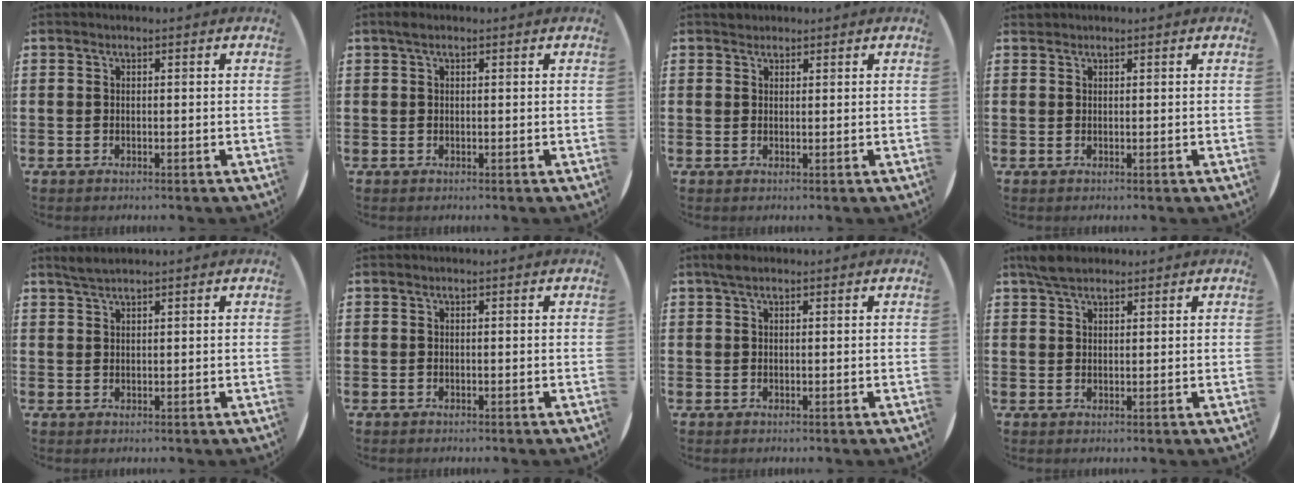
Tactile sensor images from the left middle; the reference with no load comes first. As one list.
[{"total": 0.9, "force": [0.6, 0.4, 0.6], "torque": [-0.014, 0.005, 0.009]}, {"total": 1.0, "force": [1.0, 0.4, -0.1], "torque": [0.008, -0.001, 0.018]}, {"total": 0.6, "force": [0.5, 0.1, -0.1], "torque": [0.001, 0.003, 0.011]}, {"total": 1.7, "force": [1.6, 0.0, 0.7], "torque": [-0.014, 0.002, 0.029]}, {"total": 0.0}, {"total": 1.4, "force": [1.0, 0.5, 0.9], "torque": [-0.019, 0.005, 0.018]}, {"total": 3.5, "force": [2.8, 1.3, 1.5], "torque": [-0.028, 0.003, 0.052]}]